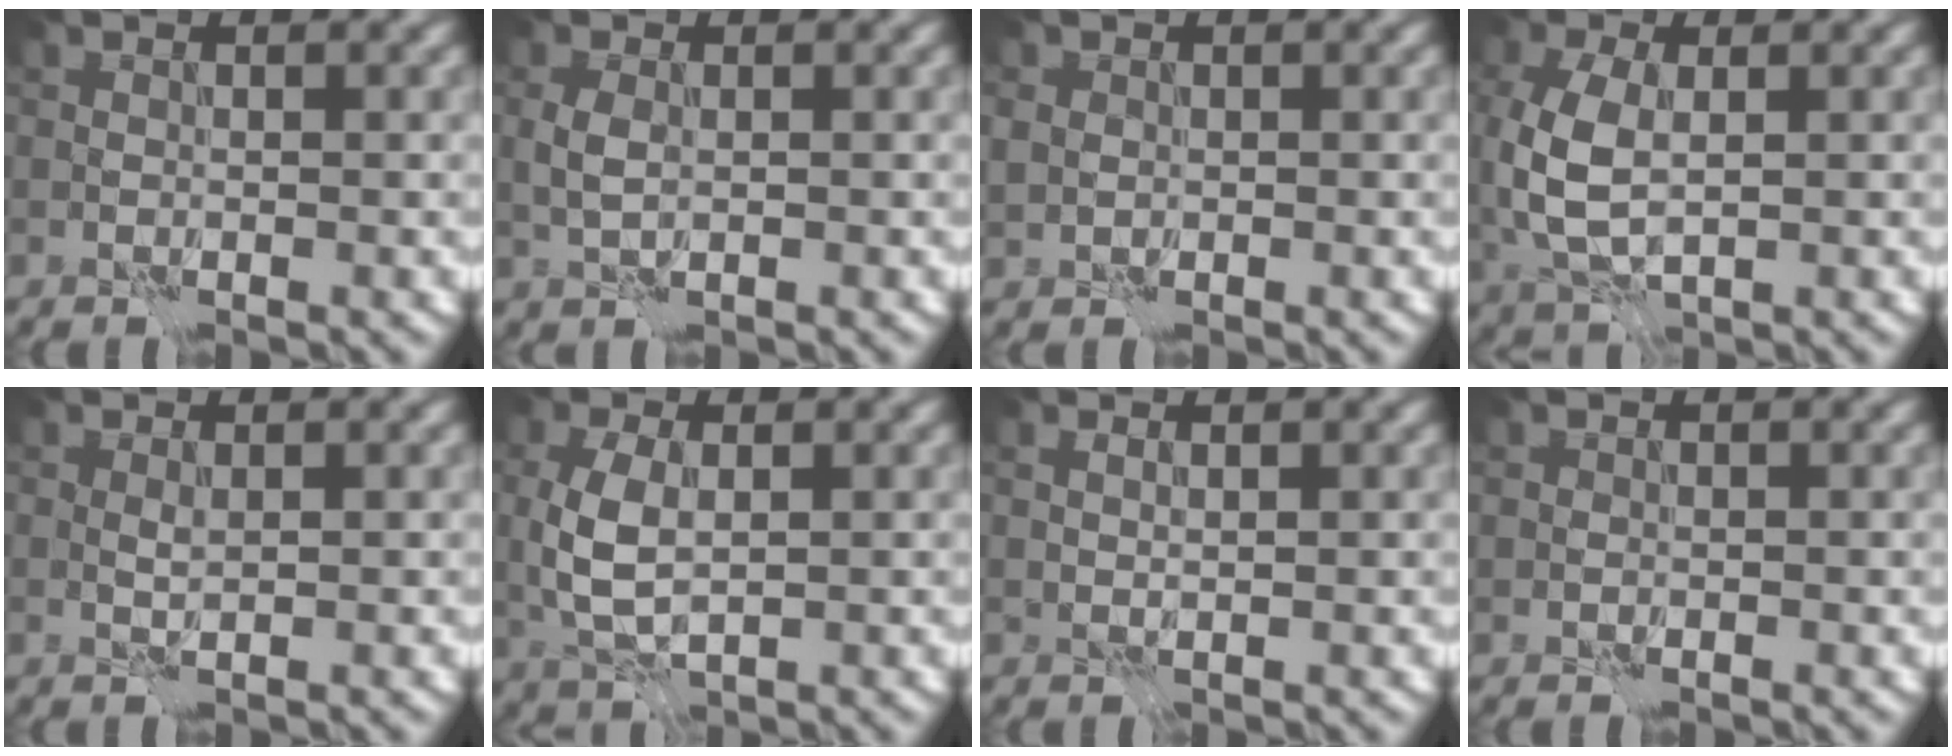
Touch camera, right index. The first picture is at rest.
{"total": 1.6, "force": [0.1, 1.0, 1.2], "torque": [-0.031, -0.001, 0.003]}
{"total": 1.3, "force": [0.1, 1.3, 0.3], "torque": [-0.005, -0.002, 0.000]}
{"total": 5.6, "force": [0.3, 3.4, 4.4], "torque": [-0.120, -0.003, 0.010]}
{"total": 0.5, "force": [0.4, -0.2, 0.2], "torque": [-0.006, 0.000, 0.008]}
{"total": 4.1, "force": [0.4, 2.3, 3.3], "torque": [-0.085, 0.000, 0.013]}
{"total": 0.7, "force": [0.7, 0.0, 0.1], "torque": [-0.007, -0.002, 0.015]}
{"total": 0.0}